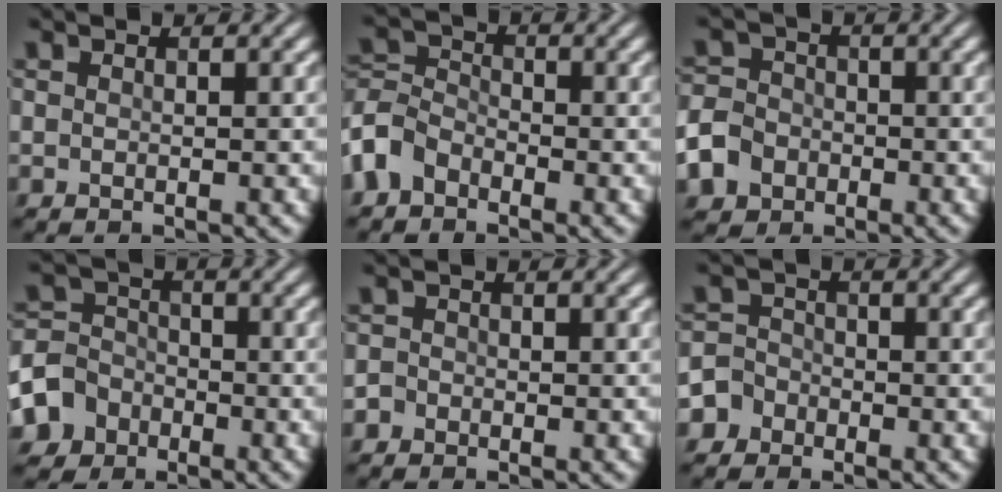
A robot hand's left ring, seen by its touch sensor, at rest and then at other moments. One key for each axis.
{"total": 3.6, "fx": -2.2, "fy": 2.4, "fz": 1.6, "tx": -0.036, "ty": 0.007, "tz": -0.060}
{"total": 5.1, "fx": -2.4, "fy": 4.1, "fz": 1.7, "tx": -0.025, "ty": -0.013, "tz": -0.057}
{"total": 5.7, "fx": -3.1, "fy": 4.7, "fz": 0.9, "tx": -0.004, "ty": -0.005, "tz": -0.075}
{"total": 0.9, "fx": -0.6, "fy": 0.7, "fz": 0.1, "tx": 0.003, "ty": 0.001, "tz": -0.015}
{"total": 2.6, "fx": -1.5, "fy": 2.1, "fz": 0.2, "tx": 0.019, "ty": 0.004, "tz": -0.035}